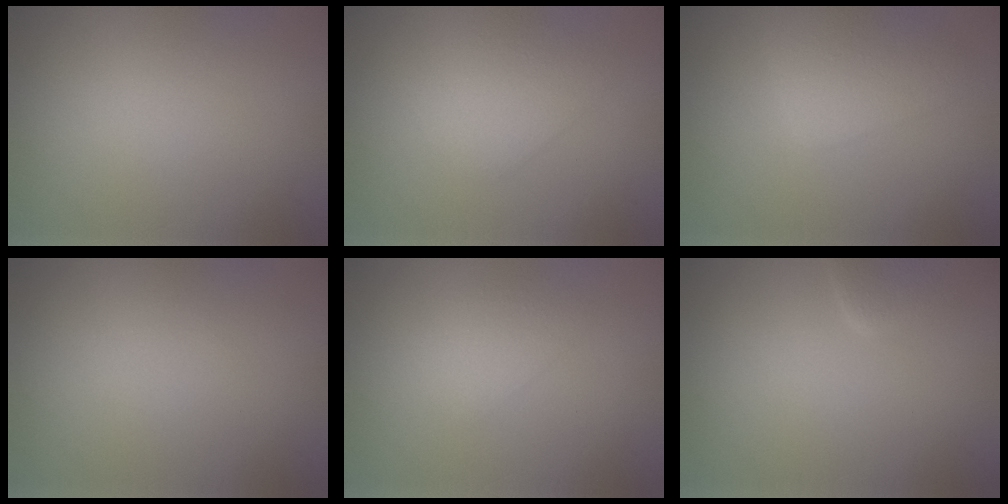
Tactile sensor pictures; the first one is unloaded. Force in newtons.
{"total": 2.2, "press": 2.2, "slide": 0.1}
{"total": 2.8, "press": 2.8, "slide": 0.1}
{"total": 0.0}
{"total": 1.4, "press": 1.4, "slide": 0.2}
{"total": 2.5, "press": 2.5, "slide": 0.3}